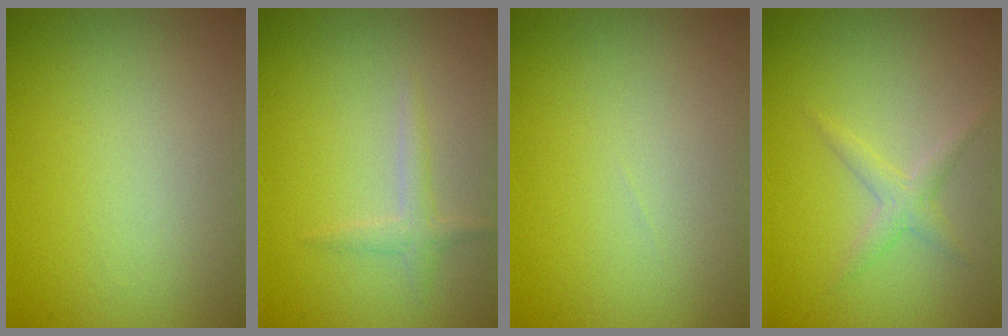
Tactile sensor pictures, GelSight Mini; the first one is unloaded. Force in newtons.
{"total": 1.3, "press": 1.3, "slide": 0.1}
{"total": 0.0}
{"total": 1.5, "press": 1.5, "slide": 0.1}